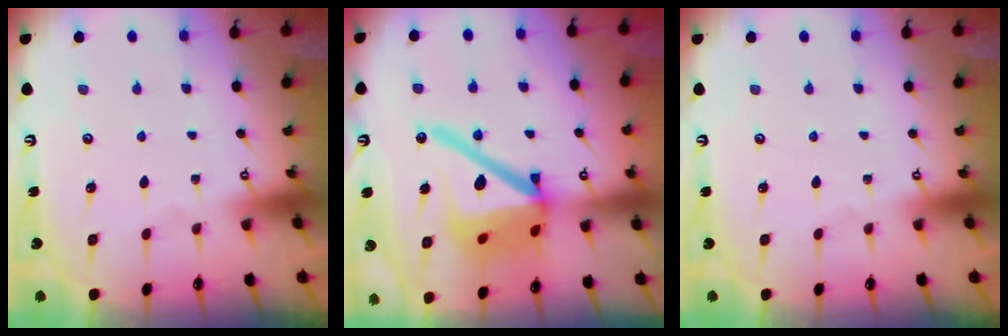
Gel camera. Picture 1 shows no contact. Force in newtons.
{"total": 20.2, "press": 20.0, "slide": 2.7}
{"total": 0.0}